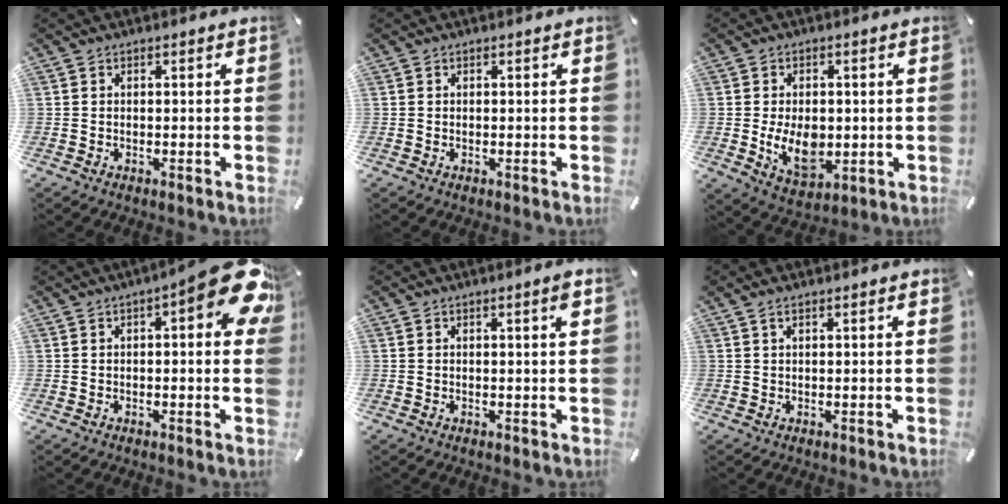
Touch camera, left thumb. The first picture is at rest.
{"total": 0.0}
{"total": 9.9, "force": [-0.9, 6.8, 7.2], "torque": [-0.137, -0.007, -0.016]}
{"total": 12.1, "force": [4.6, 3.4, 10.7], "torque": [-0.133, -0.033, 0.073]}
{"total": 1.9, "force": [0.6, 0.1, 1.8], "torque": [-0.026, -0.002, 0.007]}
{"total": 1.2, "force": [0.6, 0.1, 1.1], "torque": [-0.022, 0.000, 0.010]}